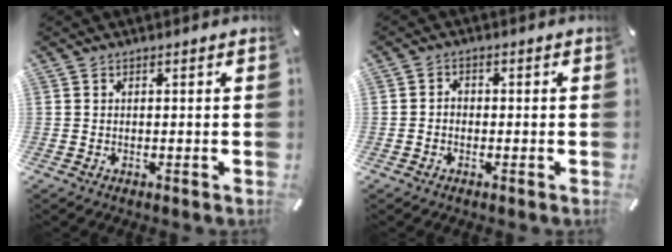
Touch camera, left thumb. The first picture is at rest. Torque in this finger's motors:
{"motor_torque": [-0.04, -0.48, -0.10, 0.08, -0.09]}